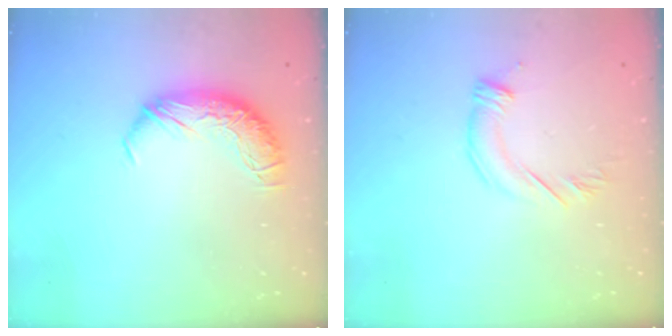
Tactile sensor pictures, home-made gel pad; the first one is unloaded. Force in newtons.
{"total": 3.6, "press": 3.5, "slide": 0.8}